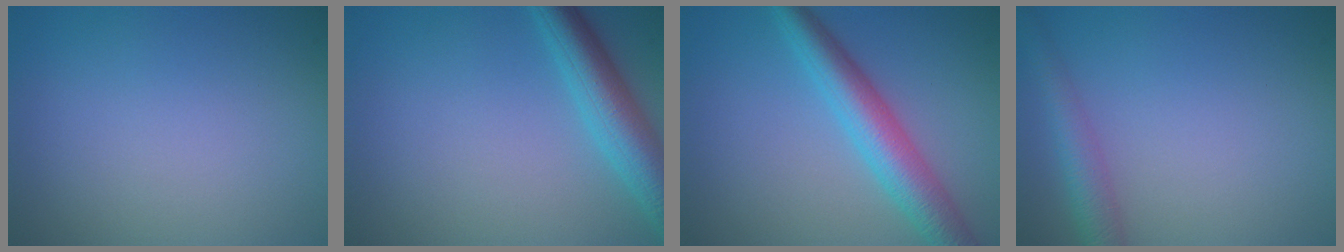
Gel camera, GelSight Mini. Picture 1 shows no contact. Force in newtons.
{"total": 4.8, "press": 4.8, "slide": 0.2}
{"total": 5.2, "press": 5.2, "slide": 0.1}
{"total": 3.0, "press": 3.0, "slide": 0.1}